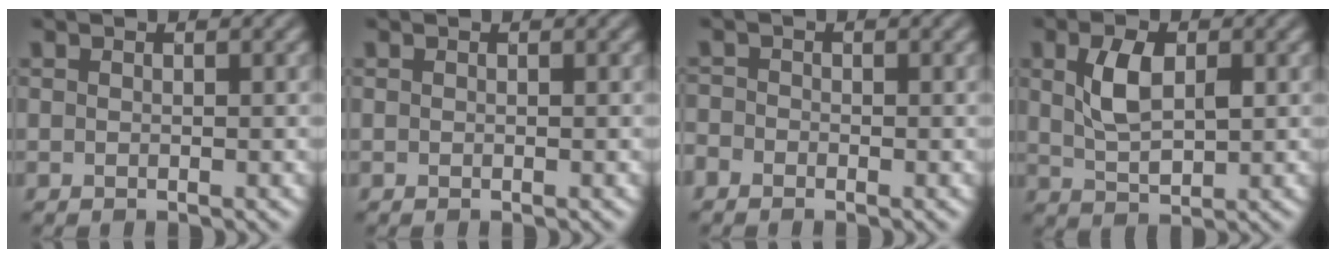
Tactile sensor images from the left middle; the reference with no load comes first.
{"total": 0.0}
{"total": 1.1, "force": [-0.9, 0.6, 0.0], "torque": [0.004, 0.001, -0.020]}
{"total": 4.5, "force": [1.0, 2.5, 3.5], "torque": [-0.077, 0.000, 0.022]}